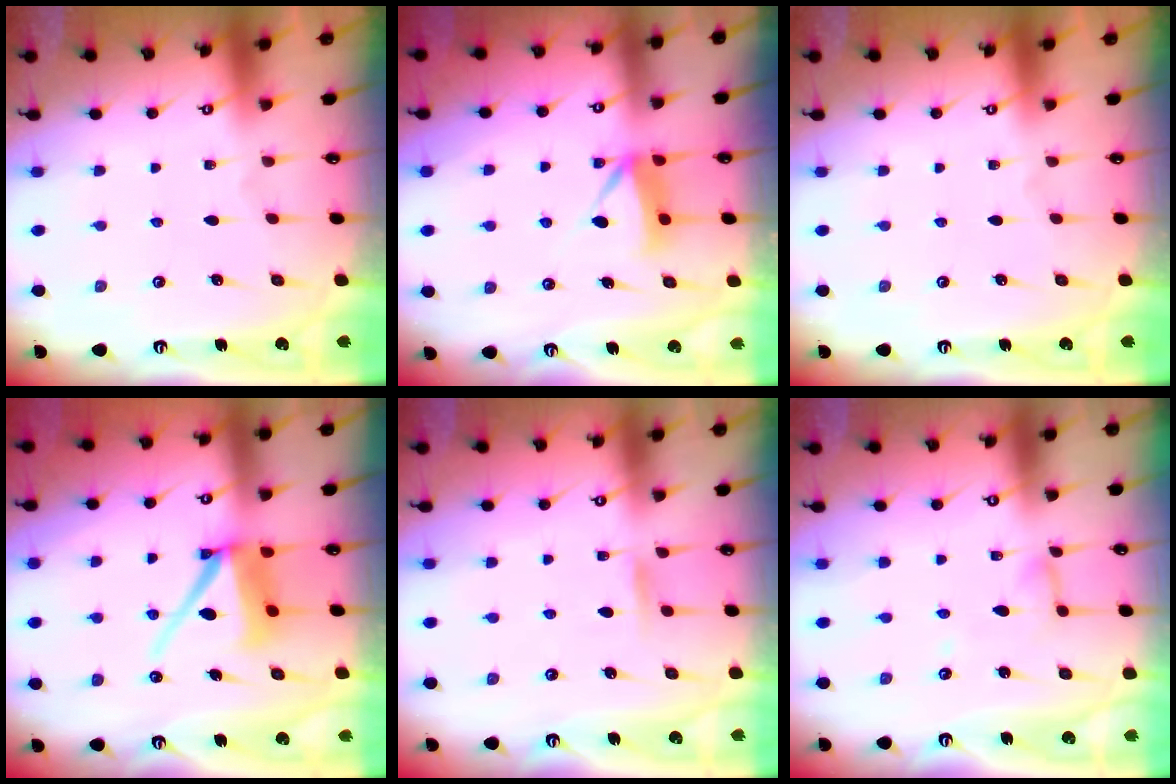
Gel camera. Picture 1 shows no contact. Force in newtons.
{"total": 7.5, "press": 7.4, "slide": 1.1}
{"total": 0.0}
{"total": 10.1, "press": 10.0, "slide": 1.5}
{"total": 5.5, "press": 5.4, "slide": 0.6}
{"total": 5.0, "press": 5.0, "slide": 0.3}